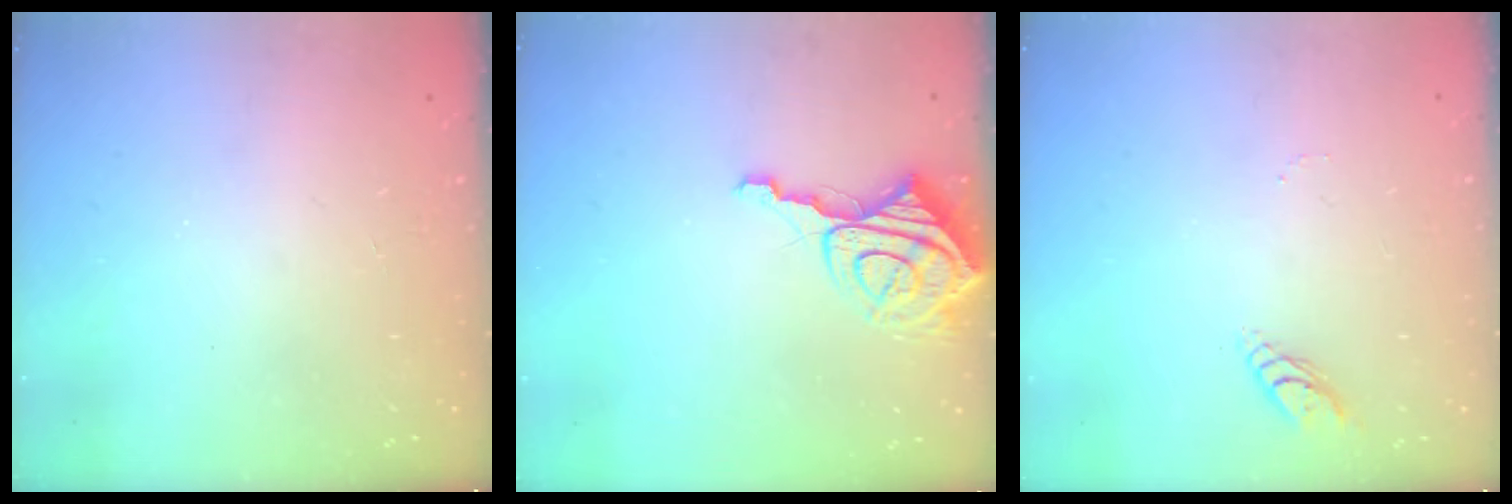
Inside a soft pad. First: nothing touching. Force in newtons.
{"total": 9.5, "press": 9.4, "slide": 0.9}
{"total": 3.7, "press": 3.7, "slide": 0.4}